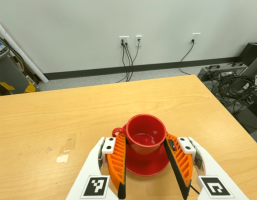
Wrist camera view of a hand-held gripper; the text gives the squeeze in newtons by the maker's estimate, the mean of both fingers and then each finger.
{"total": 2.8, "left": 2.5, "right": 3.2}